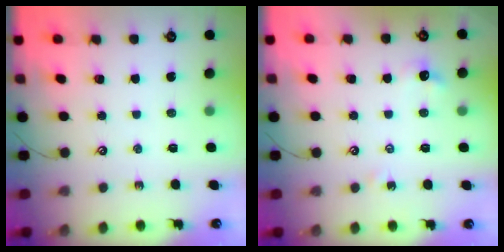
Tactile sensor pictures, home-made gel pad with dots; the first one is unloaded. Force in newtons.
{"total": 6.0, "press": 5.9, "slide": 0.8}